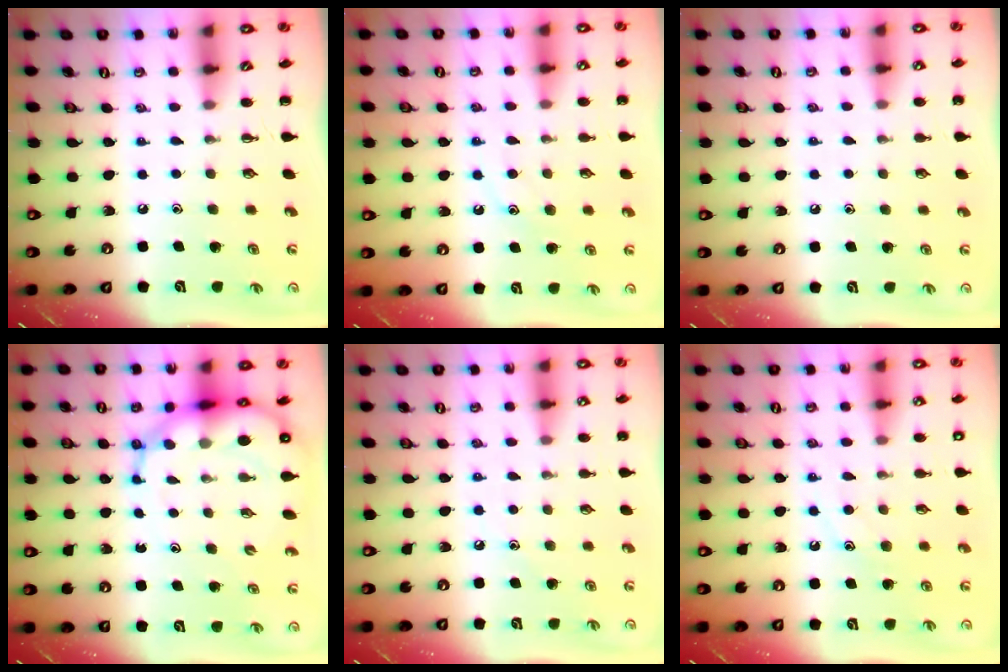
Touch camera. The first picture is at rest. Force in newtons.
{"total": 10.2, "press": 10.1, "slide": 1.2}
{"total": 6.2, "press": 5.9, "slide": 2.0}
{"total": 12.6, "press": 12.0, "slide": 3.6}
{"total": 6.6, "press": 6.3, "slide": 1.9}
{"total": 9.5, "press": 9.5, "slide": 1.3}